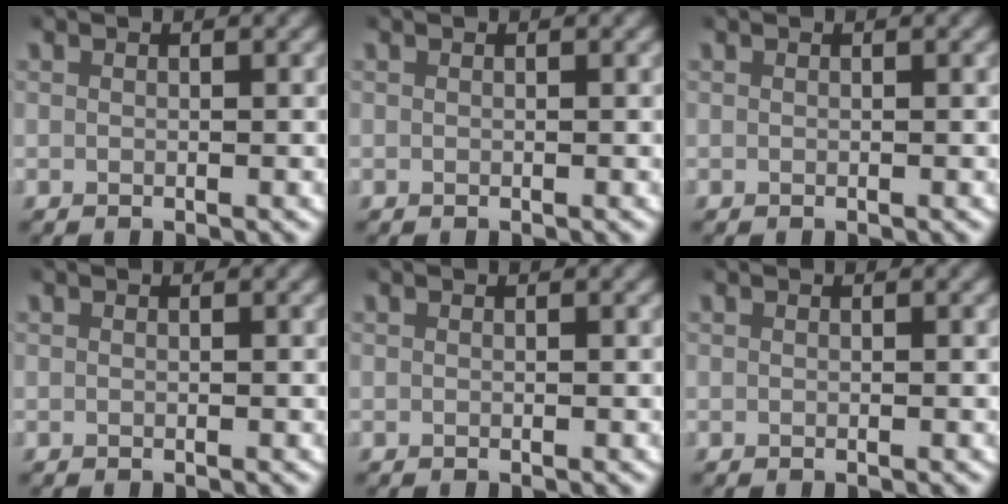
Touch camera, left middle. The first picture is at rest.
{"total": 0.0}
{"total": 0.0}
{"total": 0.0}
{"total": 0.0}
{"total": 0.0}